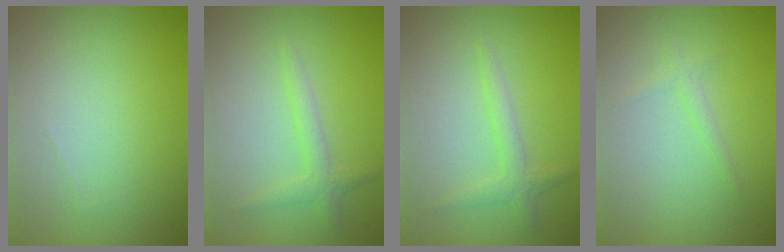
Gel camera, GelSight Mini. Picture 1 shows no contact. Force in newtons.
{"total": 1.8, "press": 1.7, "slide": 0.1}
{"total": 1.8, "press": 1.7, "slide": 0.1}
{"total": 1.0, "press": 1.0, "slide": 0.1}